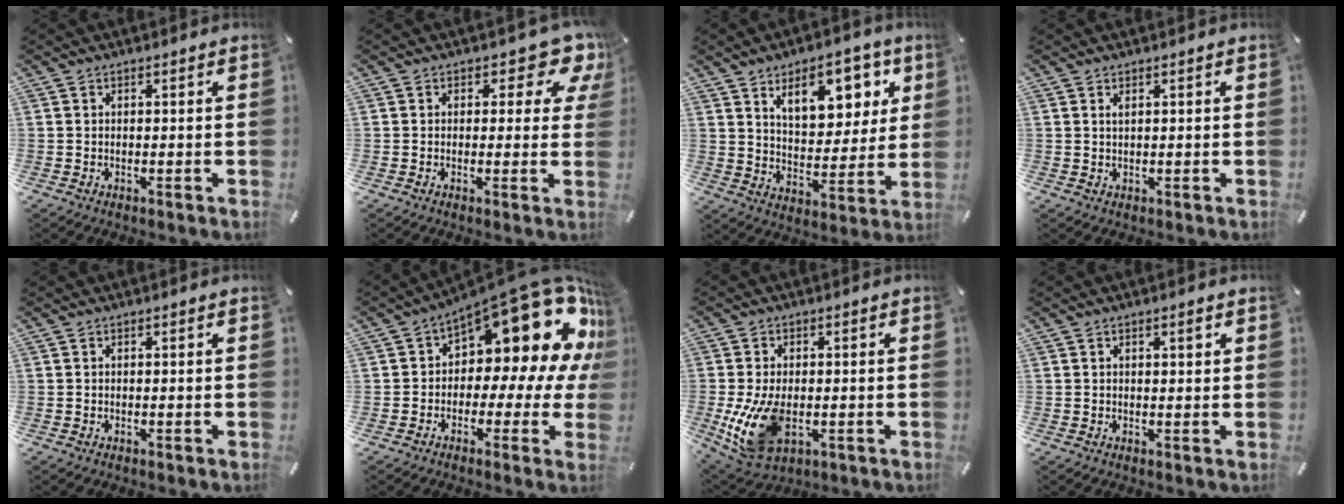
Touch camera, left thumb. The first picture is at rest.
{"total": 8.1, "force": [4.5, 4.0, 5.3], "torque": [-0.050, -0.030, 0.070]}
{"total": 14.2, "force": [8.1, 7.8, 8.7], "torque": [-0.117, -0.034, 0.137]}
{"total": 1.0, "force": [0.5, 0.4, 0.8], "torque": [-0.016, 0.000, 0.010]}
{"total": 0.0}
{"total": 21.0, "force": [9.5, 10.1, 15.8], "torque": [-0.203, -0.085, 0.159]}
{"total": 12.3, "force": [-2.0, 7.7, 9.3], "torque": [-0.206, -0.012, -0.032]}
{"total": 1.5, "force": [0.7, 0.5, 1.2], "torque": [-0.023, 0.002, 0.011]}